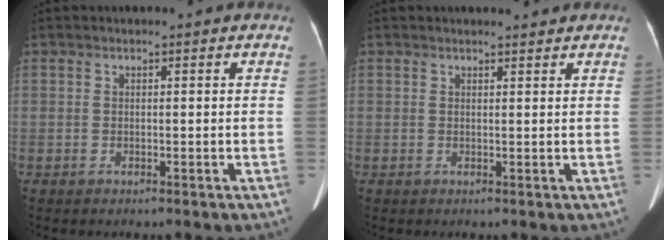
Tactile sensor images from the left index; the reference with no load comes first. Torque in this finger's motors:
{"motor_torque": [-0.11, 0.02, -0.10, -0.01]}